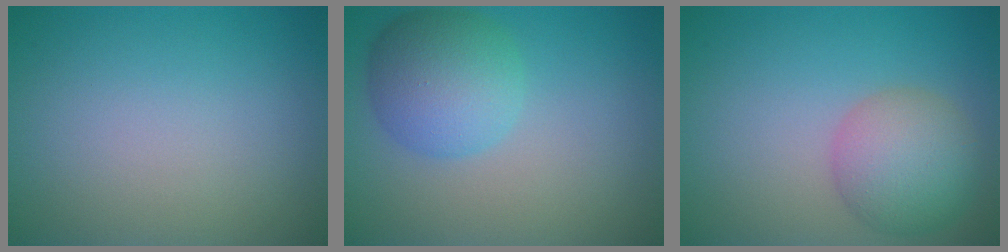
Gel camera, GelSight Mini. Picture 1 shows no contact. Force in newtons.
{"total": 5.4, "press": 5.4, "slide": 0.2}
{"total": 5.0, "press": 5.0, "slide": 0.2}